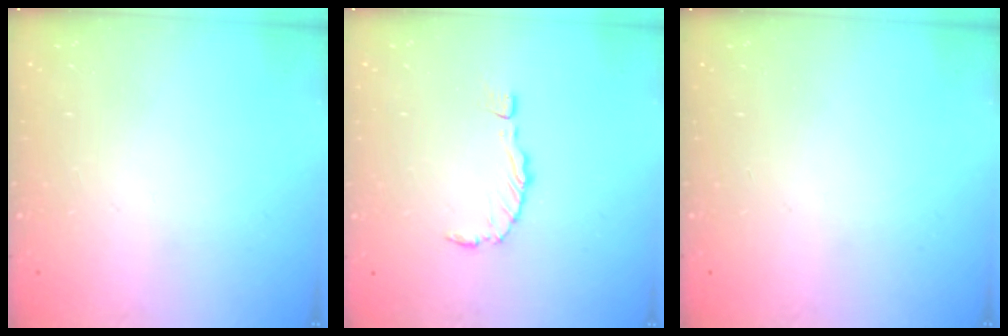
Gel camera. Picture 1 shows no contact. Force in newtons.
{"total": 0.0}
{"total": 0.0}